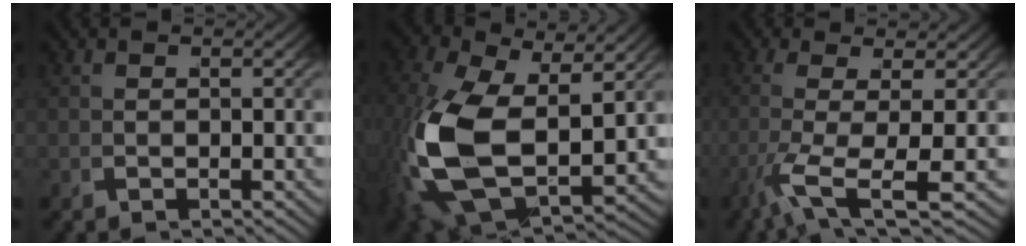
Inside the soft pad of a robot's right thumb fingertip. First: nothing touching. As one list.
[{"total": 12.6, "force": [-0.8, 8.0, 9.7], "torque": [-0.266, -0.063, 0.018]}, {"total": 6.2, "force": [-0.8, 1.9, 5.9], "torque": [-0.145, -0.014, -0.004]}]